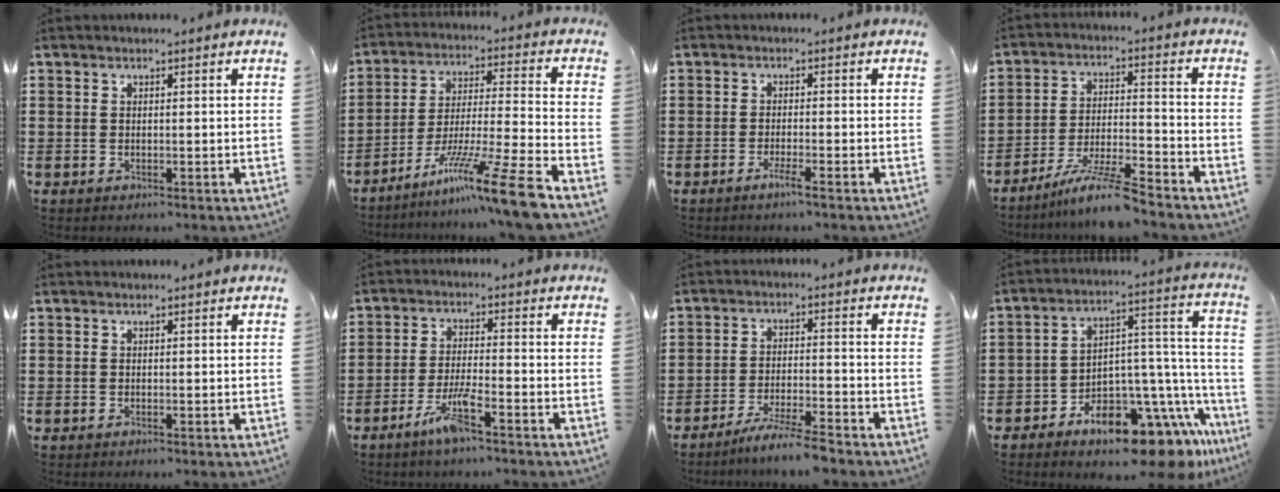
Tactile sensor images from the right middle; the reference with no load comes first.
{"total": 13.7, "force": [-10.1, -1.0, 9.2], "torque": [-0.159, 0.006, -0.188]}
{"total": 2.2, "force": [-1.5, -0.1, 1.6], "torque": [-0.027, -0.002, -0.027]}
{"total": 8.3, "force": [-7.0, 0.1, 4.4], "torque": [-0.093, -0.008, -0.135]}
{"total": 0.0}
{"total": 5.7, "force": [-3.7, 0.6, 4.3], "torque": [-0.089, -0.004, -0.067]}
{"total": 5.4, "force": [-4.8, -0.5, 2.3], "torque": [-0.043, -0.012, -0.089]}
{"total": 10.3, "force": [-7.7, 4.3, 5.2], "torque": [-0.080, 0.003, -0.137]}